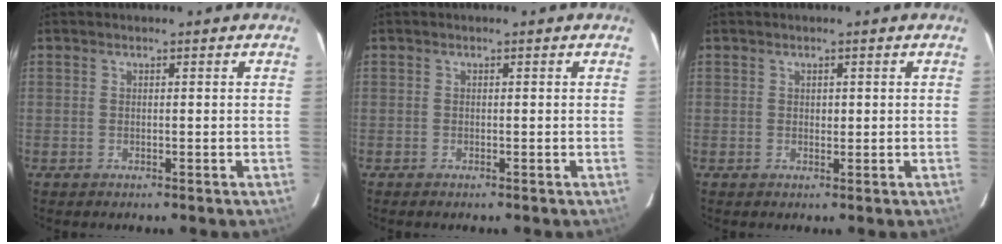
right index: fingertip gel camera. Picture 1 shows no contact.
{"total": 0.6, "force": [-0.5, 0.1, 0.3], "torque": [-0.009, -0.002, -0.007]}
{"total": 0.8, "force": [0.2, 0.6, 0.5], "torque": [-0.006, 0.000, 0.003]}